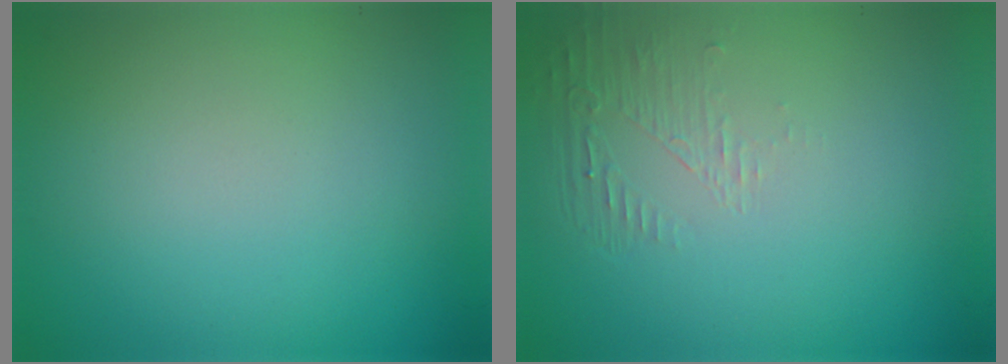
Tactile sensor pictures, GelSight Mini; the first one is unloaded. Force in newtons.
{"total": 1.3, "press": 0.0, "slide": 1.3}